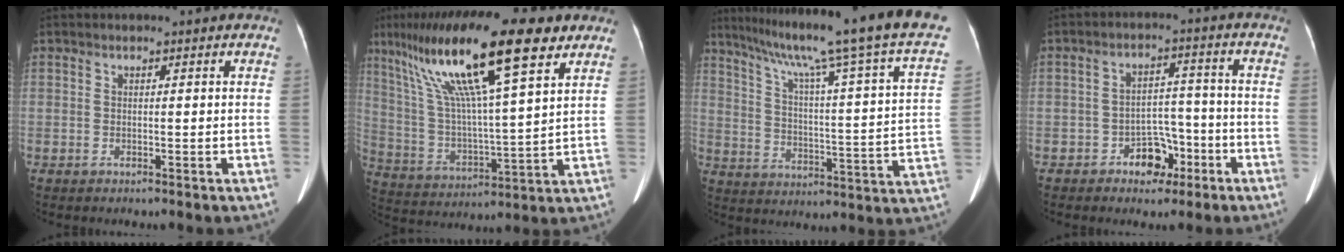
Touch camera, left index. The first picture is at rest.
{"total": 21.6, "force": [12.3, 2.6, 17.6], "torque": [-0.344, 0.037, 0.217]}
{"total": 28.3, "force": [22.0, -0.7, 17.8], "torque": [-0.274, -0.036, 0.293]}
{"total": 5.5, "force": [-3.2, 3.5, 2.7], "torque": [-0.039, 0.022, -0.048]}